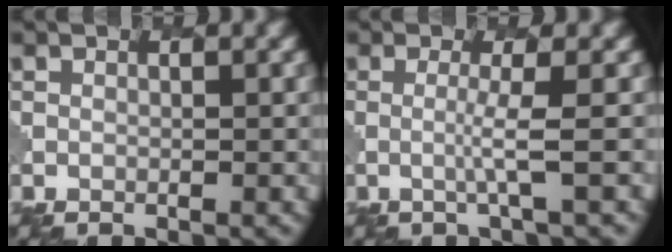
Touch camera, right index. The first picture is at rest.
{"total": 1.8, "force": [0.0, 0.0, 1.8], "torque": [-0.035, -0.003, -0.008]}